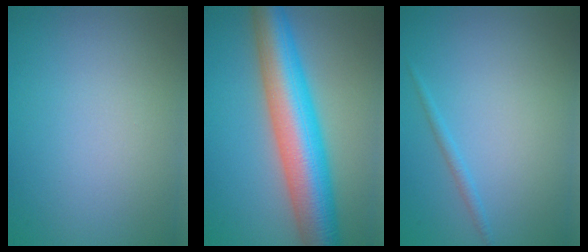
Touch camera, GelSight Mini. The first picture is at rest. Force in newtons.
{"total": 10.2, "press": 10.2, "slide": 0.3}
{"total": 0.9, "press": 0.9, "slide": 0.1}